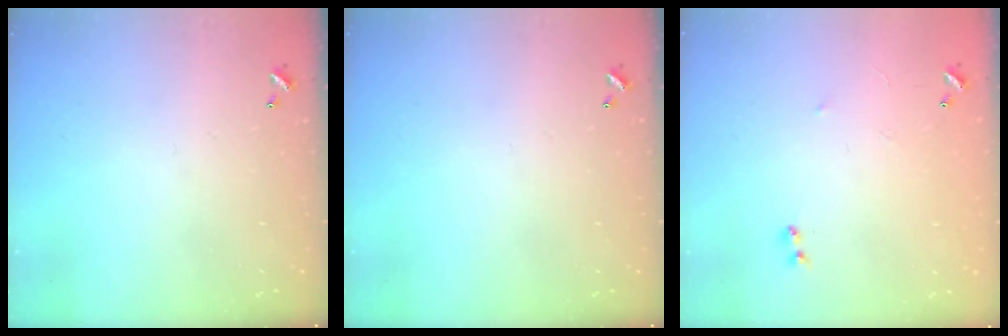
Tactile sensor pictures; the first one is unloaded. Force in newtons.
{"total": 0.0}
{"total": 6.4, "press": 6.4, "slide": 1.0}